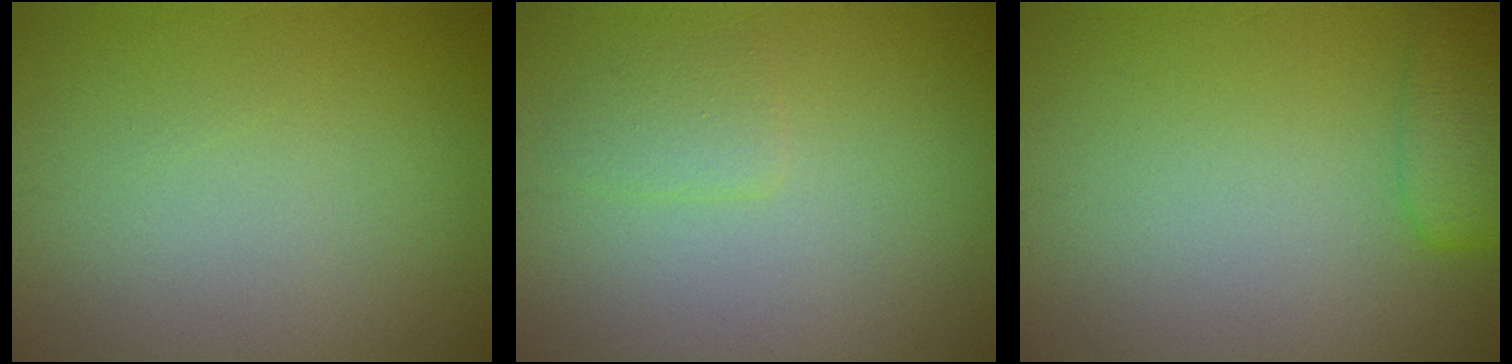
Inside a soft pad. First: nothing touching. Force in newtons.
{"total": 1.3, "press": 1.3, "slide": 0.1}
{"total": 3.3, "press": 3.3, "slide": 0.3}